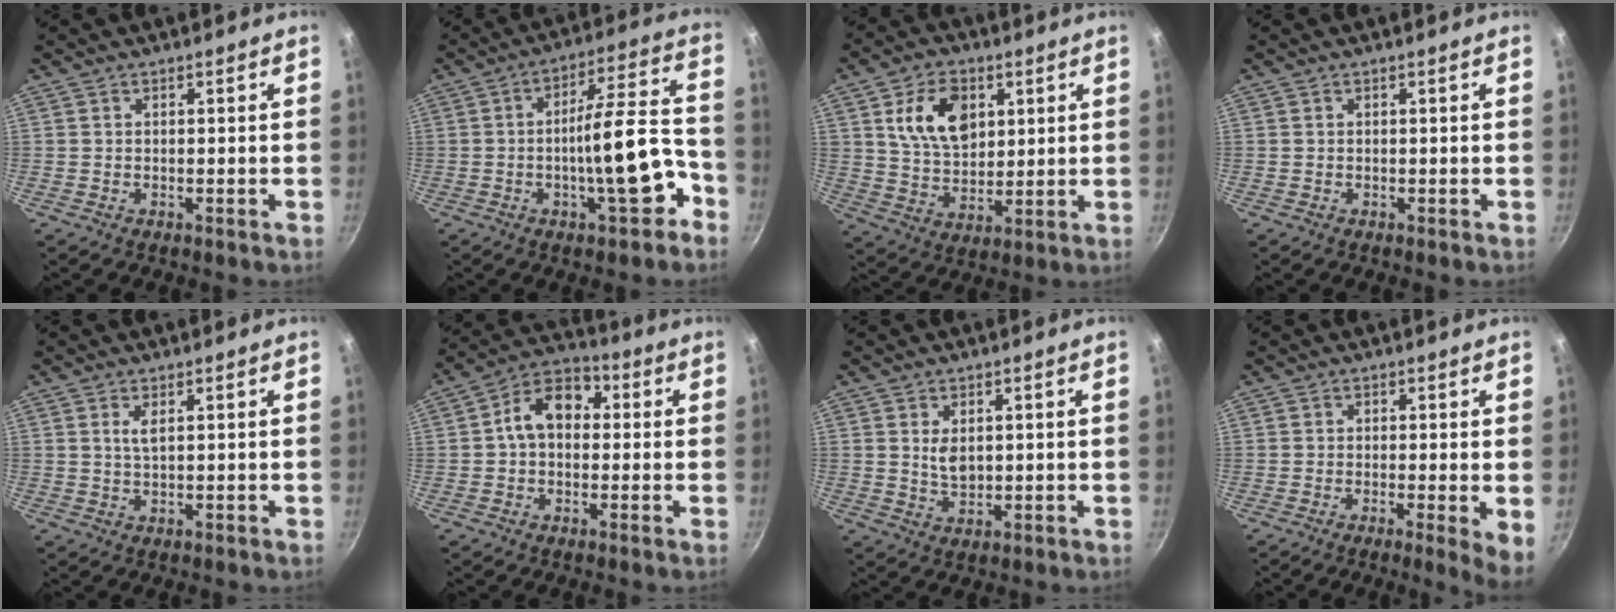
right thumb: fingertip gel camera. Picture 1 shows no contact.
{"total": 14.3, "force": [-5.4, 4.2, 12.5], "torque": [-0.156, 0.055, -0.080]}
{"total": 12.6, "force": [4.3, 8.5, 8.3], "torque": [-0.116, -0.017, 0.079]}
{"total": 0.0}
{"total": 2.3, "force": [0.9, 0.8, 2.0], "torque": [-0.040, -0.004, 0.019]}
{"total": 10.3, "force": [1.0, 7.5, 6.9], "torque": [-0.073, 0.031, -0.004]}
{"total": 4.1, "force": [1.0, 2.5, 3.0], "torque": [-0.050, -0.011, 0.023]}
{"total": 4.8, "force": [-0.6, 0.7, 4.7], "torque": [-0.058, -0.012, -0.009]}